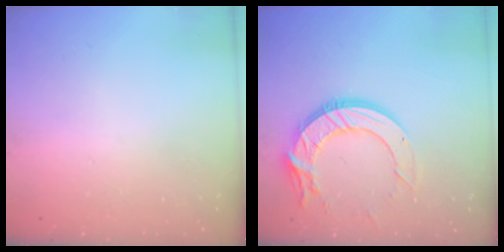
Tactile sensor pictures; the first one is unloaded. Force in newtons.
{"total": 15.3, "press": 15.2, "slide": 1.5}